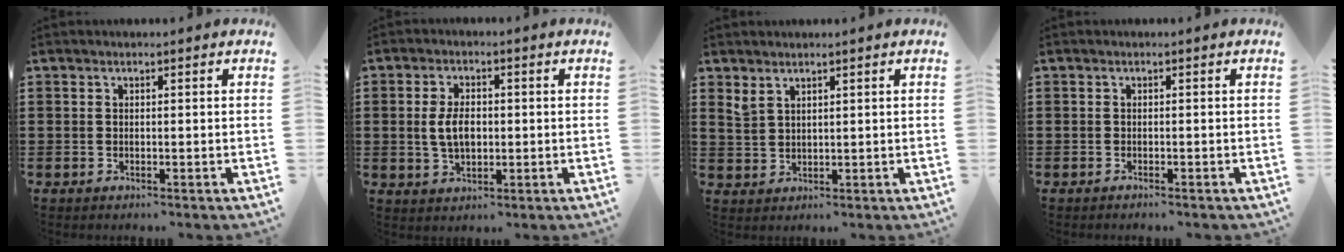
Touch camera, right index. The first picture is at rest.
{"total": 4.9, "force": [-0.1, 2.7, 4.1], "torque": [-0.082, 0.001, -0.008]}
{"total": 2.3, "force": [1.8, 1.0, 1.0], "torque": [-0.024, 0.003, 0.035]}
{"total": 0.6, "force": [-0.6, 0.1, 0.1], "torque": [-0.005, -0.001, -0.012]}